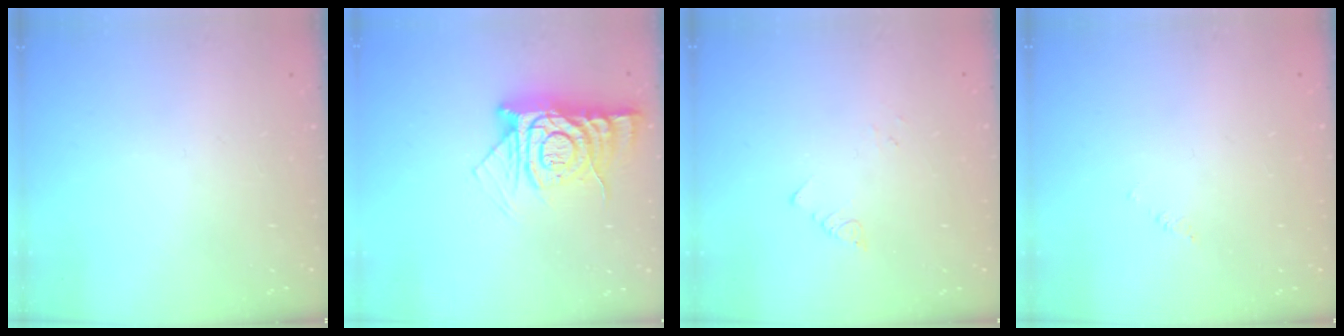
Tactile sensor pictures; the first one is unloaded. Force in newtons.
{"total": 12.8, "press": 12.8, "slide": 1.0}
{"total": 1.3, "press": 1.2, "slide": 0.1}
{"total": 1.7, "press": 1.7, "slide": 0.3}